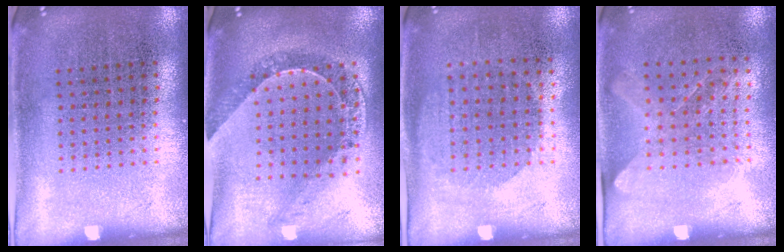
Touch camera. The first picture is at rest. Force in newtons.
{"total": 0.7, "press": 0.7, "slide": 0.1}
{"total": 1.0, "press": 0.9, "slide": 0.5}
{"total": 1.2, "press": 1.0, "slide": 0.7}